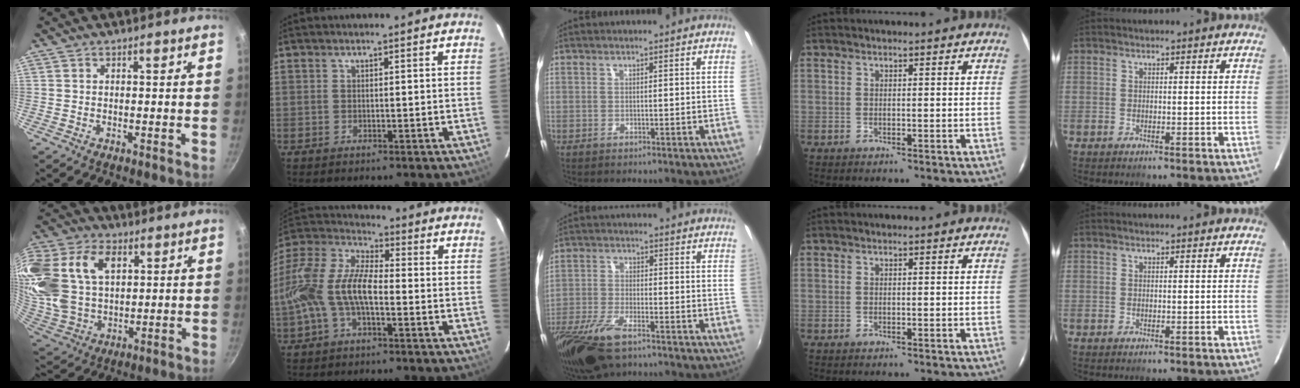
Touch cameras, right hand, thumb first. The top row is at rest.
{"thumb": {"total": 26.7, "force": [8.9, 18.0, 17.6], "torque": [-0.397, 0.023, 0.173]}, "index": {"total": 15.5, "force": [-3.5, 7.0, 13.4], "torque": [-0.280, 0.010, -0.075]}, "middle": {"total": 14.6, "force": [-10.0, 5.2, 9.2], "torque": [-0.215, -0.046, -0.193]}}